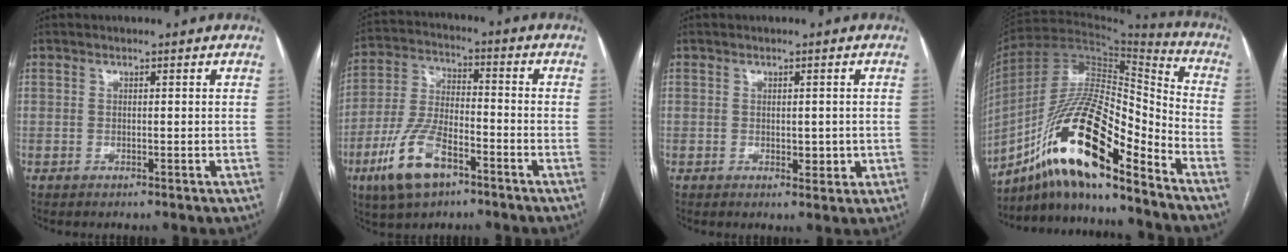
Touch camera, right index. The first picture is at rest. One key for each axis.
{"total": 12.0, "fx": -6.5, "fy": 4.9, "fz": 8.9, "tx": -0.198, "ty": 0.003, "tz": -0.116}
{"total": 2.7, "fx": -0.2, "fy": 1.7, "fz": 2.1, "tx": -0.024, "ty": 0.000, "tz": 0.004}
{"total": 19.6, "fx": -12.1, "fy": 3.7, "fz": 15.0, "tx": -0.292, "ty": 0.005, "tz": -0.211}